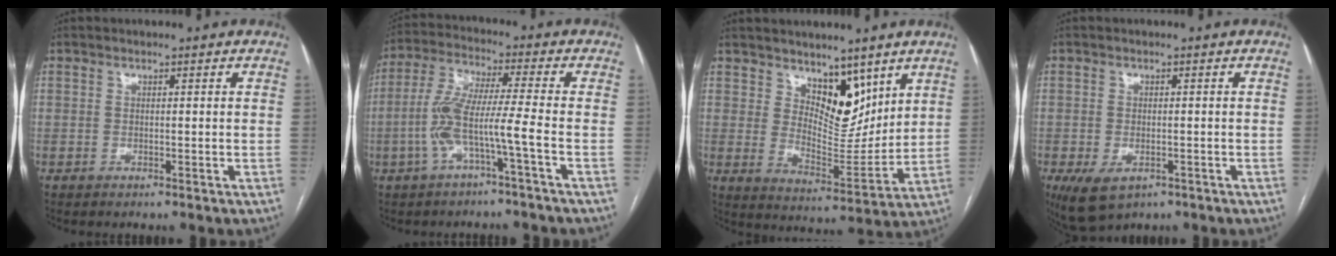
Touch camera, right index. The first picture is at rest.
{"total": 8.4, "force": [-3.0, -0.3, 7.8], "torque": [-0.170, 0.021, -0.060]}
{"total": 8.8, "force": [5.9, 4.4, 4.8], "torque": [-0.071, -0.010, 0.110]}
{"total": 5.6, "force": [-2.9, 3.2, 3.6], "torque": [-0.069, -0.009, -0.036]}